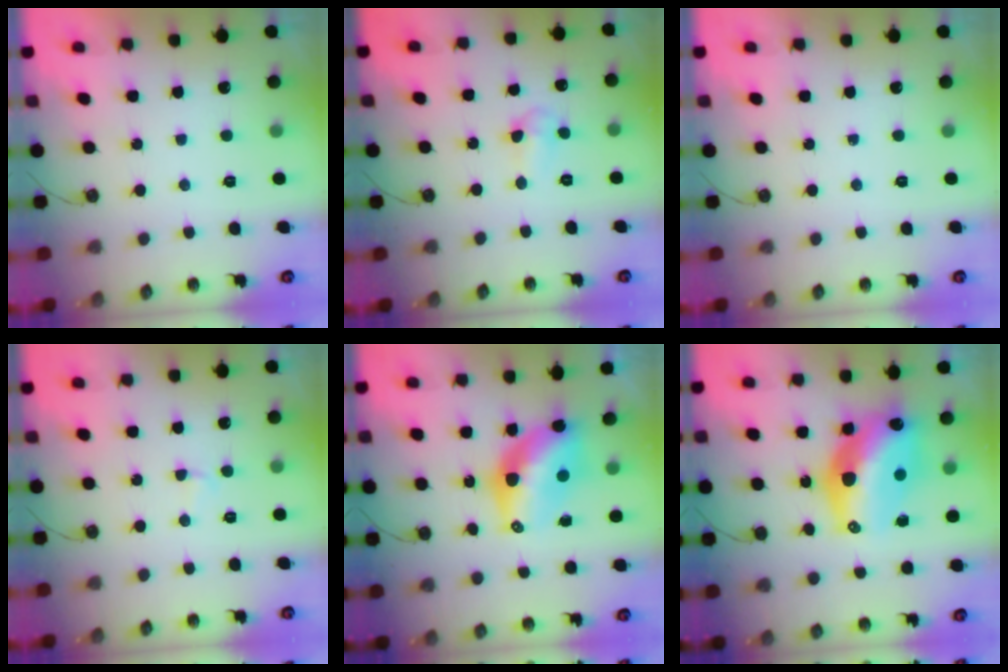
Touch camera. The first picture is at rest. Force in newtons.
{"total": 3.5, "press": 3.4, "slide": 0.8}
{"total": 0.0}
{"total": 2.6, "press": 2.6, "slide": 0.2}
{"total": 10.4, "press": 10.4, "slide": 0.8}
{"total": 16.6, "press": 16.5, "slide": 1.8}